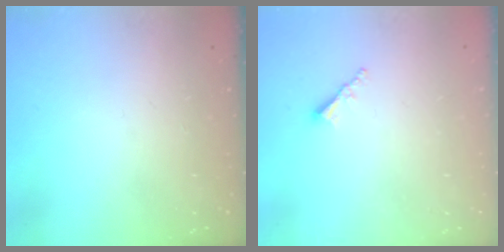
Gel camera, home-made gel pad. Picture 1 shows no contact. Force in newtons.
{"total": 2.0, "press": 2.0, "slide": 0.5}